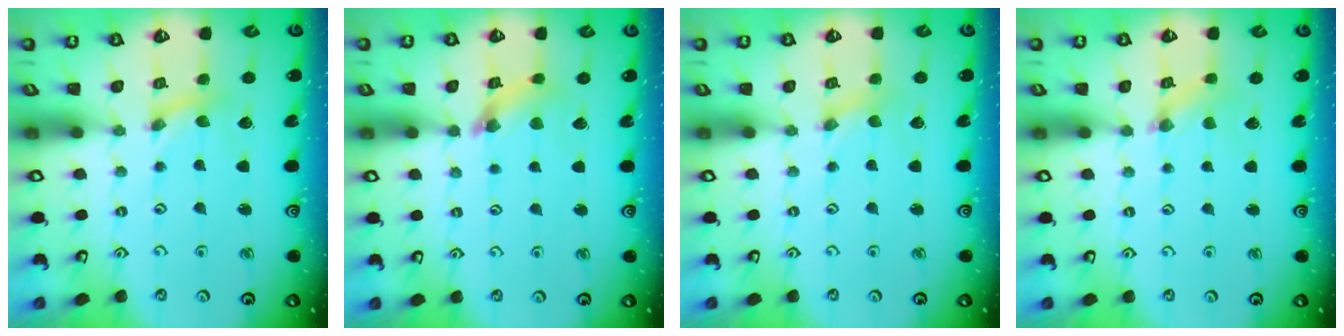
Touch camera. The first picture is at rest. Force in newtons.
{"total": 6.3, "press": 6.3, "slide": 0.7}
{"total": 0.0}
{"total": 1.2, "press": 1.2, "slide": 0.3}